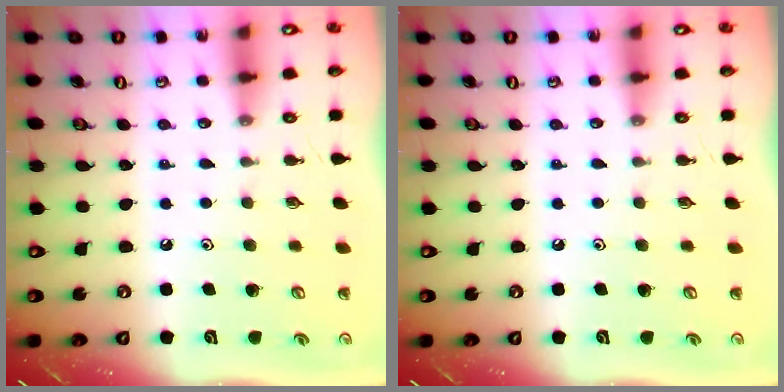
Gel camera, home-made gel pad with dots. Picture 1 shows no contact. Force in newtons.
{"total": 0.0}